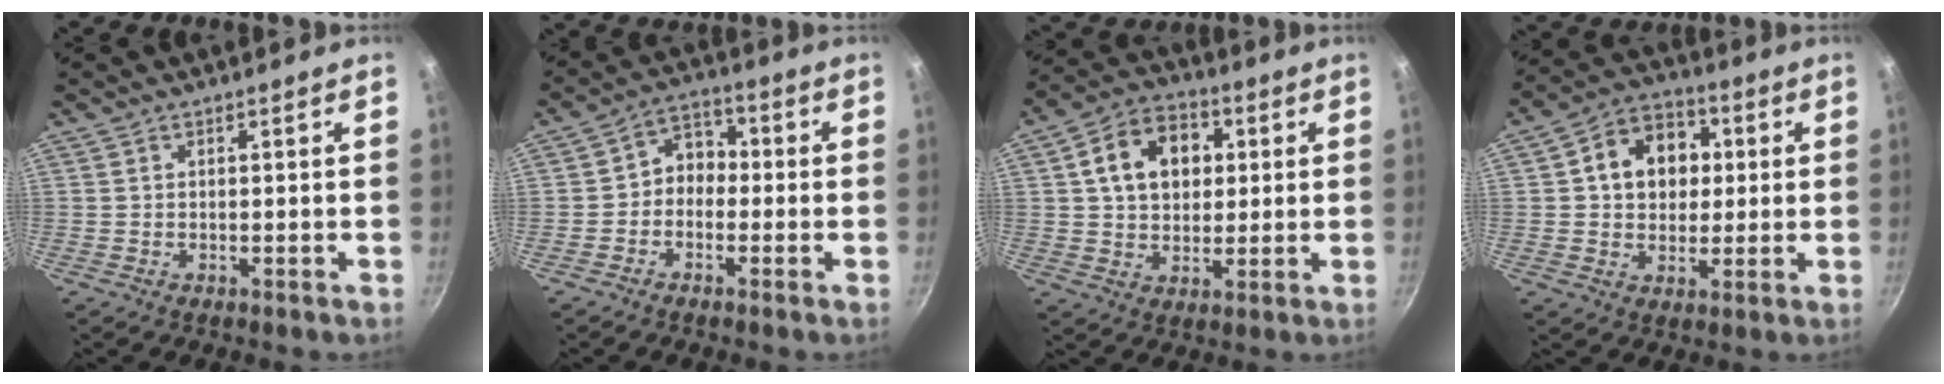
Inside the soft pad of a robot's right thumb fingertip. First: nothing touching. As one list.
[{"total": 5.5, "force": [-1.1, 4.5, 3.0], "torque": [-0.016, 0.029, -0.034]}, {"total": 12.9, "force": [3.1, 9.6, 8.0], "torque": [-0.106, 0.016, 0.042]}, {"total": 12.2, "force": [2.3, 9.7, 7.1], "torque": [-0.077, 0.015, 0.024]}]